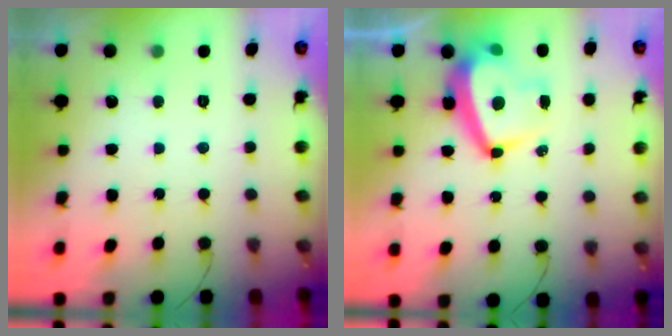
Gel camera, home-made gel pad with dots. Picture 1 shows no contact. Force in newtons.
{"total": 11.9, "press": 11.7, "slide": 2.0}